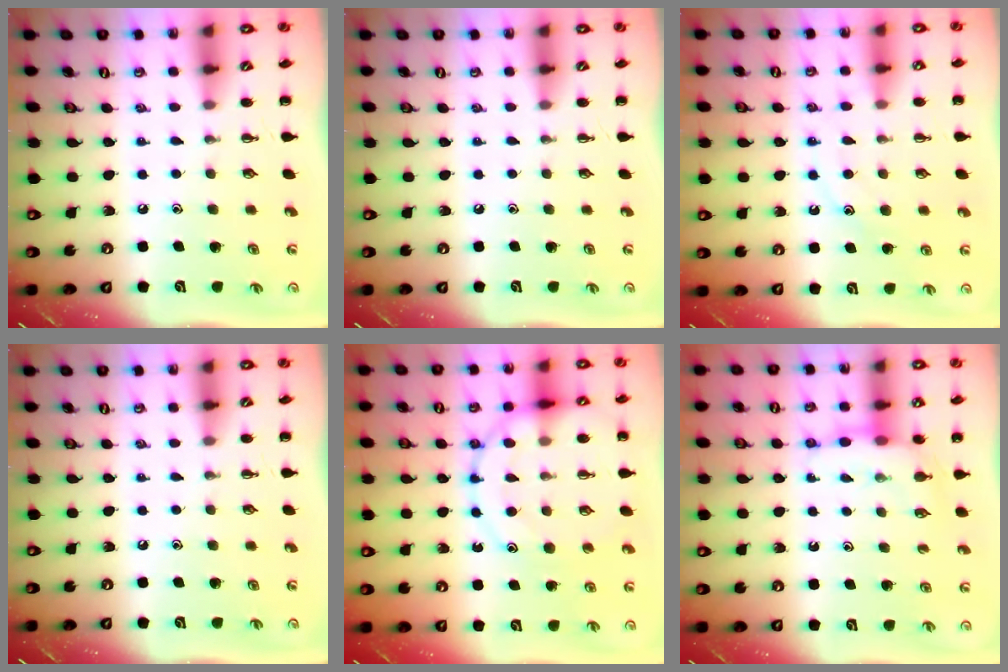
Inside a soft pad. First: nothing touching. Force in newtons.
{"total": 0.0}
{"total": 11.8, "press": 11.8, "slide": 1.0}
{"total": 0.0}
{"total": 15.9, "press": 15.8, "slide": 1.8}
{"total": 7.7, "press": 7.7, "slide": 0.8}